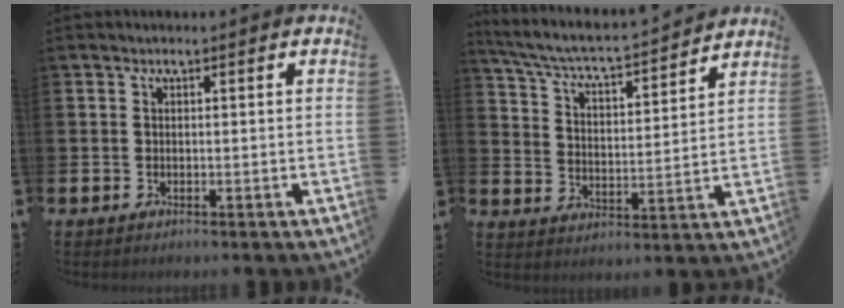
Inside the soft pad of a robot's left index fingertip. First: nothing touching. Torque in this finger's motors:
{"motor_torque": [0.51, -0.99, 0.21, 0.07]}